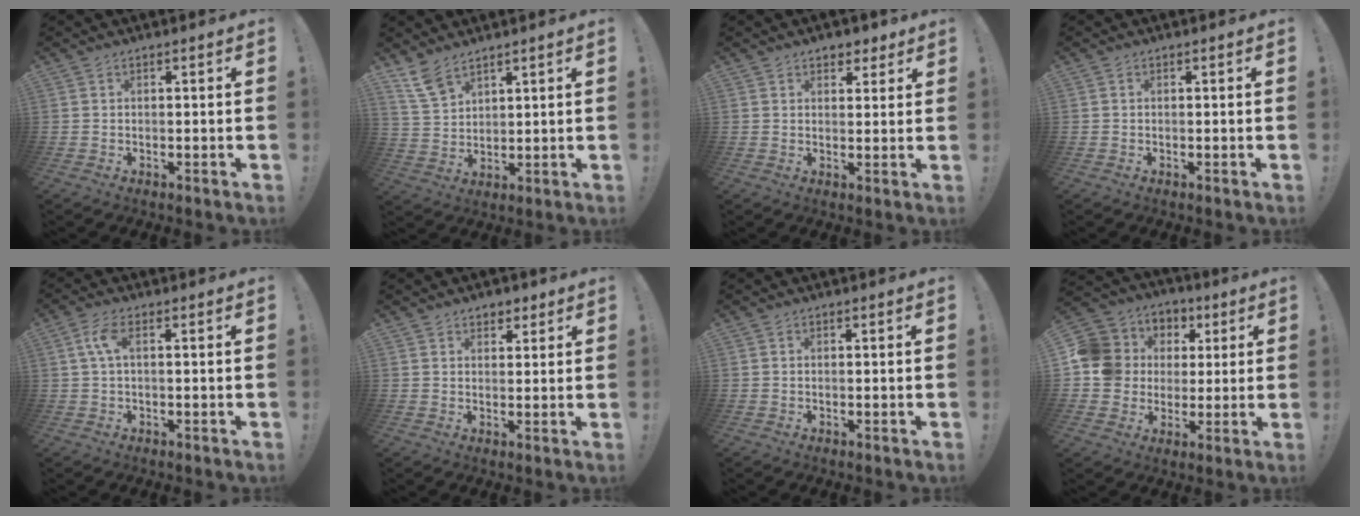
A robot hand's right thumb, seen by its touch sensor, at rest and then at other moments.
{"total": 8.1, "force": [6.3, 3.7, 3.6], "torque": [-0.076, -0.029, 0.125]}
{"total": 3.9, "force": [2.6, 2.7, 1.1], "torque": [-0.006, -0.010, 0.045]}
{"total": 0.0}
{"total": 4.8, "force": [0.6, 1.7, 4.5], "torque": [-0.096, 0.006, 0.011]}
{"total": 3.2, "force": [2.0, 2.4, 0.6], "torque": [0.005, -0.010, 0.034]}
{"total": 0.0}
{"total": 12.2, "force": [1.3, 11.5, 3.9], "torque": [-0.061, -0.001, 0.037]}